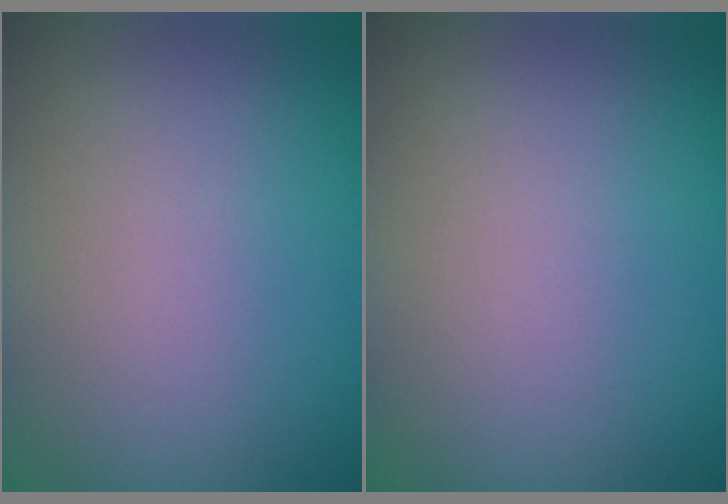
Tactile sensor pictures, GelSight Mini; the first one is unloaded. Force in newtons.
{"total": 0.0}